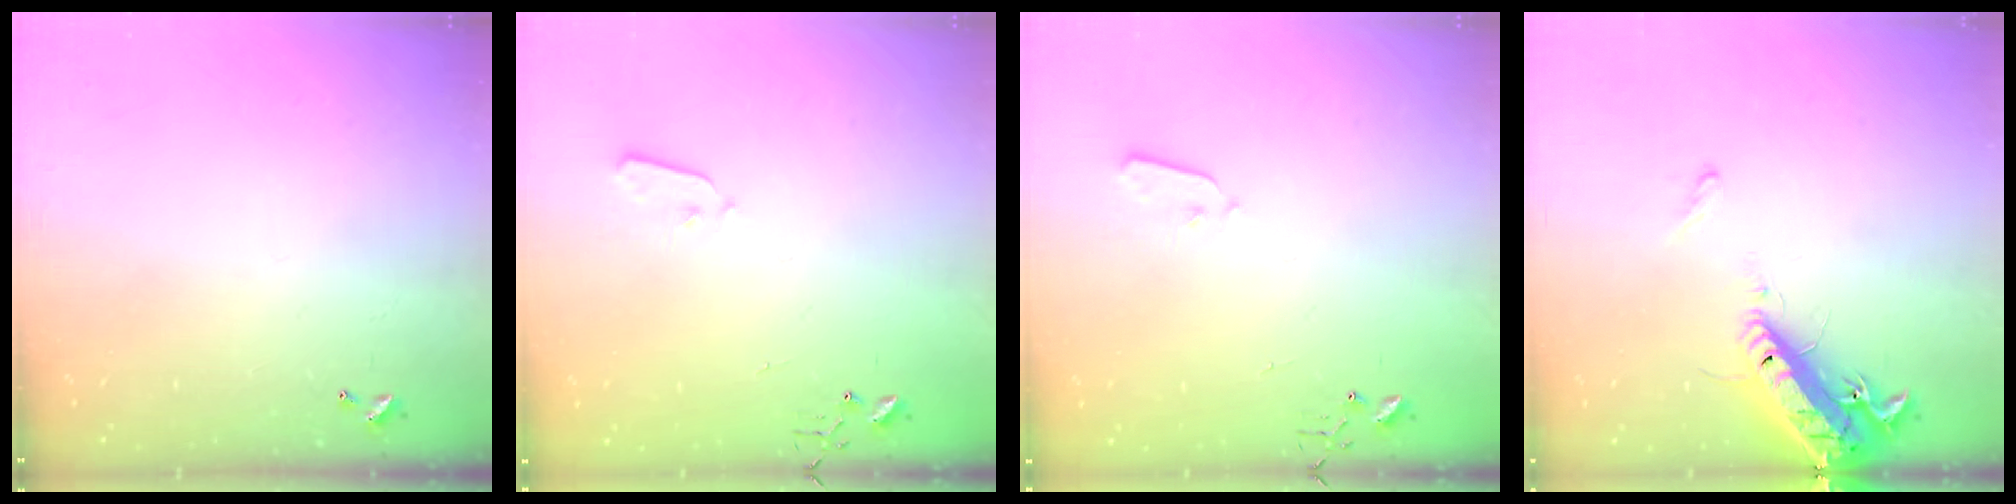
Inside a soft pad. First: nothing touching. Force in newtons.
{"total": 2.9, "press": 2.9, "slide": 0.4}
{"total": 2.9, "press": 2.9, "slide": 0.4}
{"total": 16.2, "press": 15.7, "slide": 3.6}